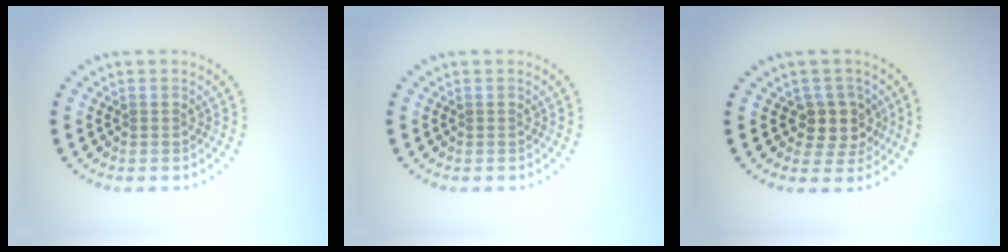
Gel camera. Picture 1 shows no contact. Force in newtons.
{"total": 0.0}
{"total": 3.1, "press": 2.6, "slide": 1.7}